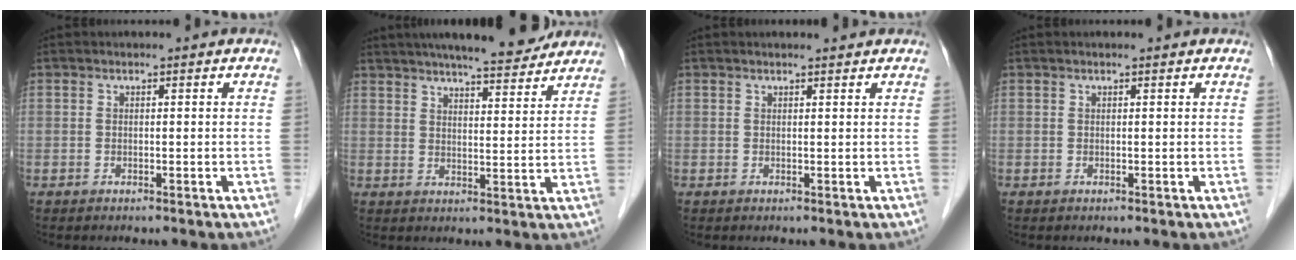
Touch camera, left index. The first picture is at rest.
{"total": 13.0, "force": [11.3, 1.6, 6.2], "torque": [-0.091, 0.008, 0.154]}
{"total": 2.0, "force": [2.0, 0.1, 0.6], "torque": [-0.010, 0.008, 0.026]}
{"total": 0.9, "force": [0.8, 0.0, 0.4], "torque": [-0.009, 0.012, 0.014]}